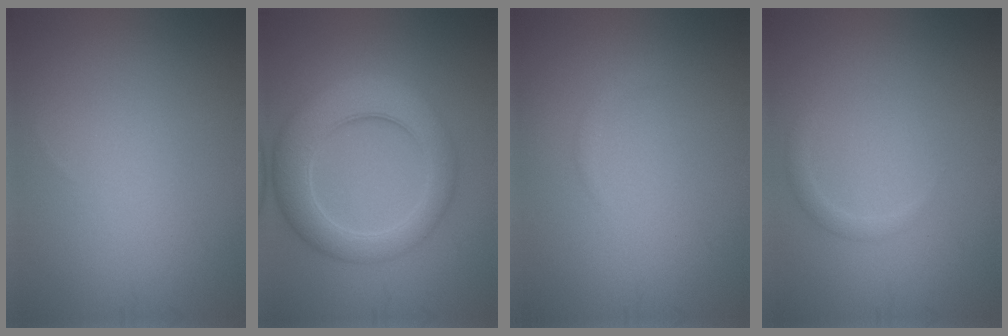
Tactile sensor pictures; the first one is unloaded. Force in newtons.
{"total": 6.8, "press": 6.8, "slide": 0.3}
{"total": 0.6, "press": 0.6, "slide": 0.0}
{"total": 1.0, "press": 1.0, "slide": 0.1}